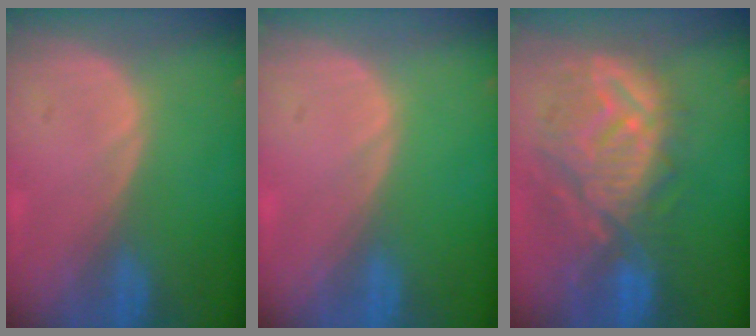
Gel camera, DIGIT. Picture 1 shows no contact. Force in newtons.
{"total": 0.0}
{"total": 11.6, "press": 10.7, "slide": 4.6}